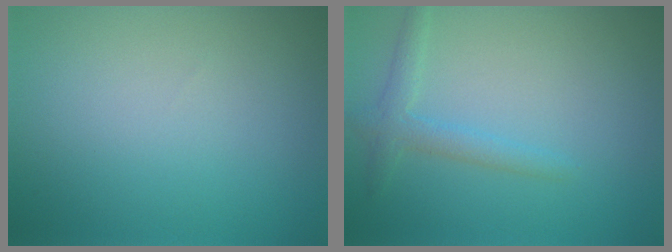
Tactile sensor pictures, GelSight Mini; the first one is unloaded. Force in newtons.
{"total": 2.0, "press": 2.0, "slide": 0.1}